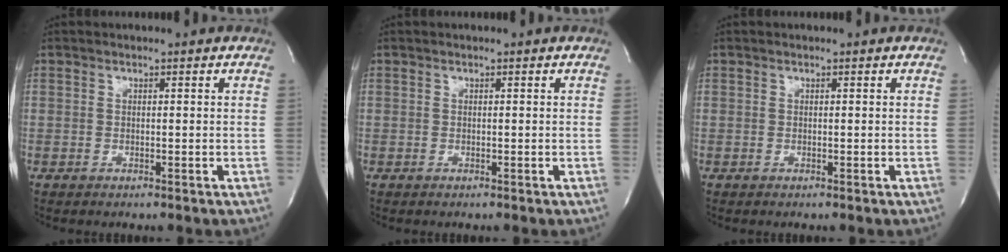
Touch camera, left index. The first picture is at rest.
{"total": 0.0}
{"total": 0.0}